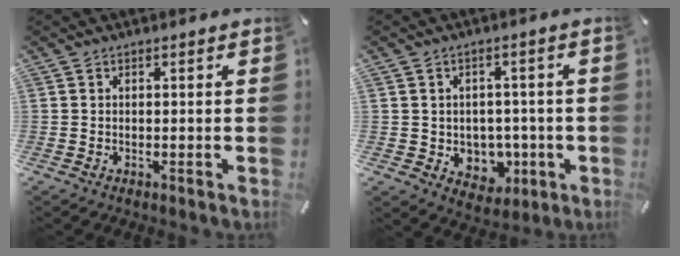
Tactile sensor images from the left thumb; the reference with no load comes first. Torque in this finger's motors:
{"motor_torque": [-0.14, 0.29, -0.13, 0.20, 0.02]}